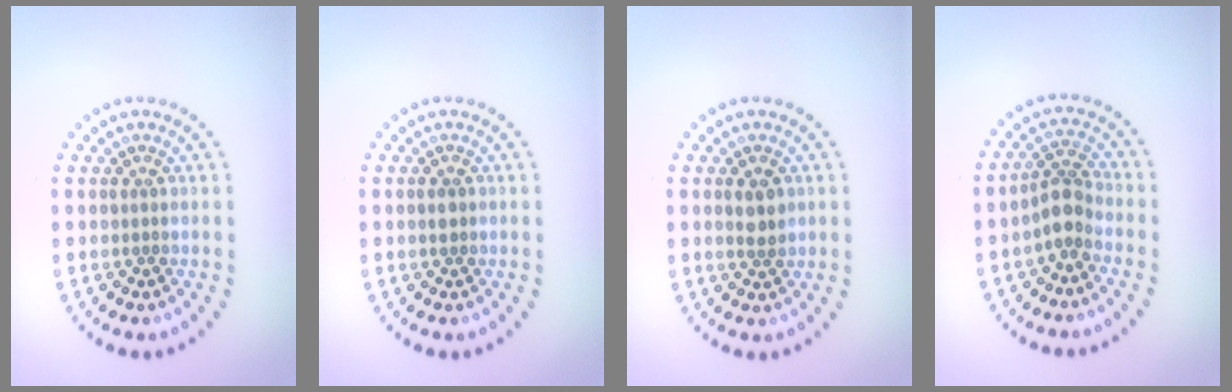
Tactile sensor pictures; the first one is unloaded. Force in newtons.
{"total": 1.0, "press": 1.0, "slide": 0.2}
{"total": 1.8, "press": 1.8, "slide": 0.4}
{"total": 2.7, "press": 2.1, "slide": 1.7}